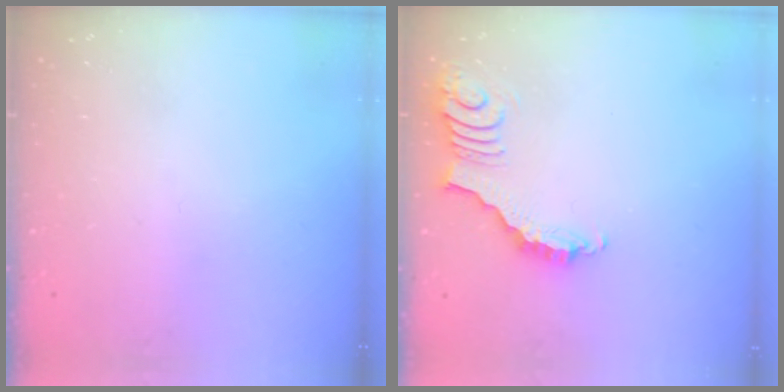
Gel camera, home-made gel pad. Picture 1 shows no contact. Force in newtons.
{"total": 3.6, "press": 3.6, "slide": 0.6}